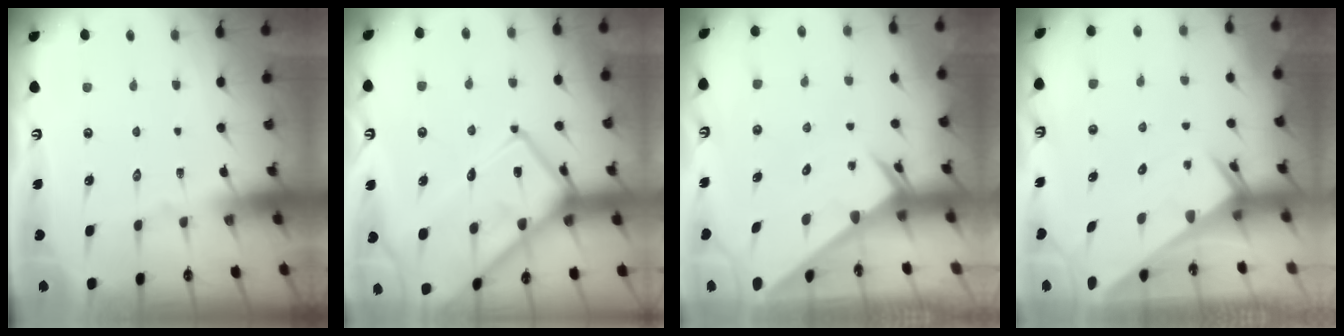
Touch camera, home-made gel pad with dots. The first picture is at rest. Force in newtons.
{"total": 20.7, "press": 20.6, "slide": 1.7}
{"total": 2.5, "press": 2.5, "slide": 0.1}
{"total": 2.7, "press": 2.7, "slide": 0.1}